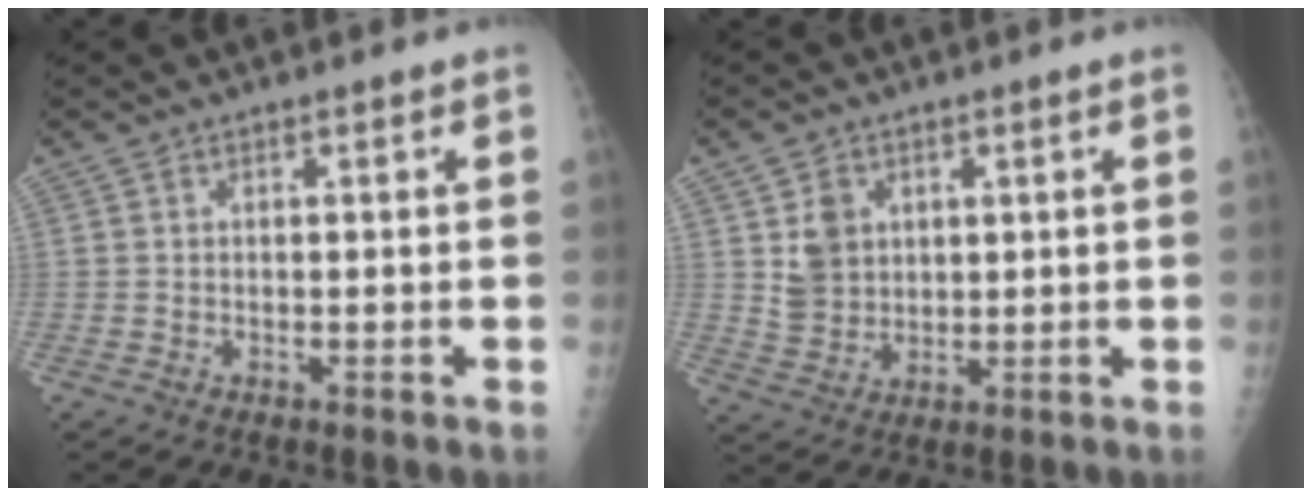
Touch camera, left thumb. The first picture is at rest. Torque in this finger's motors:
{"motor_torque": [-0.40, 0.51, 0.66, -0.16, 0.01]}